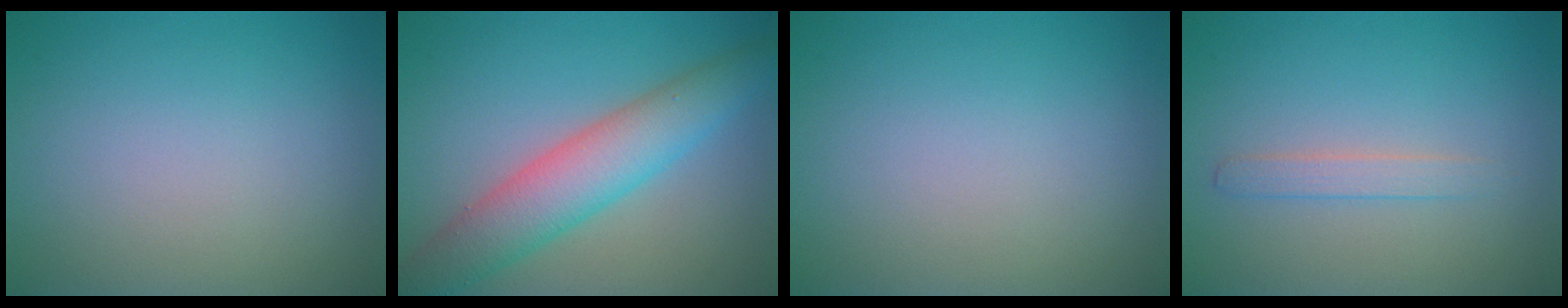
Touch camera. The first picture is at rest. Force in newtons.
{"total": 6.2, "press": 6.2, "slide": 0.1}
{"total": 0.0}
{"total": 1.4, "press": 1.4, "slide": 0.0}